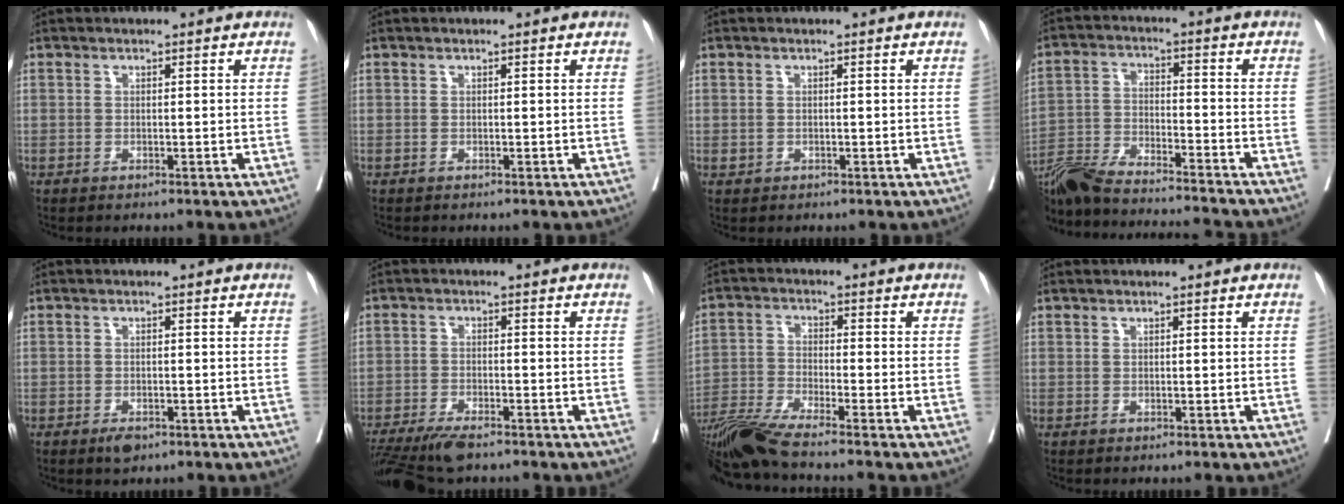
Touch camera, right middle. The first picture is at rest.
{"total": 0.0}
{"total": 0.6, "force": [-0.1, 0.5, 0.2], "torque": [-0.004, 0.001, 0.001]}
{"total": 19.9, "force": [-18.2, 0.7, 7.9], "torque": [-0.162, -0.027, -0.297]}
{"total": 1.9, "force": [-1.2, 0.8, 1.2], "torque": [-0.020, -0.001, -0.015]}
{"total": 8.8, "force": [-7.0, 1.7, 4.9], "torque": [-0.080, -0.018, -0.120]}
{"total": 10.8, "force": [-9.3, -1.5, 5.3], "torque": [-0.095, -0.029, -0.168]}
{"total": 0.0}